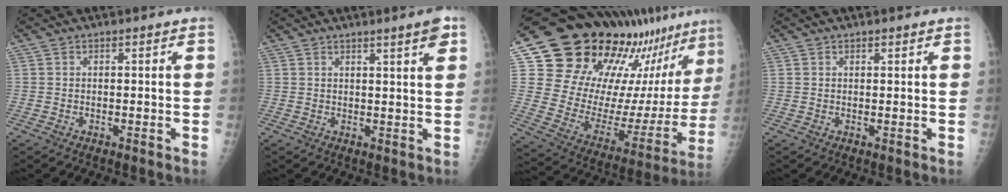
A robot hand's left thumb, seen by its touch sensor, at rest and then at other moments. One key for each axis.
{"total": 3.8, "fx": 2.4, "fy": 0.1, "fz": 2.9, "tx": -0.037, "ty": -0.015, "tz": 0.033}
{"total": 29.5, "fx": 21.5, "fy": 12.2, "fz": 16.0, "tx": -0.217, "ty": -0.100, "tz": 0.322}
{"total": 0.6, "fx": 0.5, "fy": 0.3, "fz": 0.2, "tx": 0.000, "ty": -0.003, "tz": 0.005}